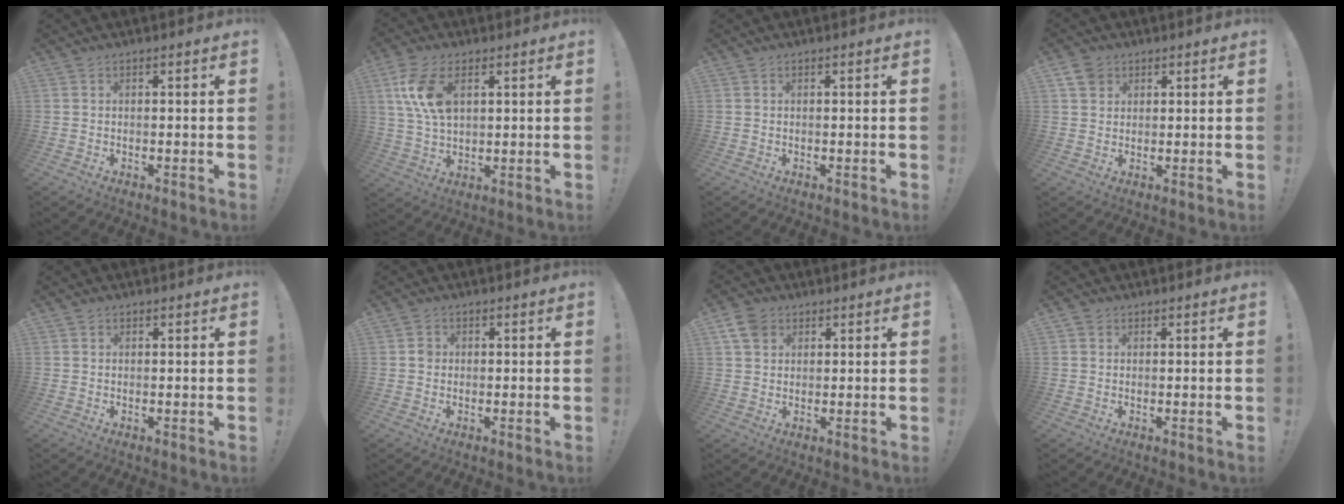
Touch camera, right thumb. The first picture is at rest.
{"total": 11.8, "force": [4.3, 6.8, 8.6], "torque": [-0.171, -0.004, 0.078]}
{"total": 0.0}
{"total": 4.9, "force": [3.0, 3.6, 1.7], "torque": [-0.022, -0.013, 0.056]}
{"total": 0.5, "force": [0.3, 0.5, 0.0], "torque": [0.004, 0.000, 0.005]}
{"total": 2.0, "force": [-0.2, 1.9, 0.7], "torque": [0.001, 0.001, -0.008]}
{"total": 6.5, "force": [3.3, 4.7, 3.0], "torque": [-0.054, -0.006, 0.066]}
{"total": 1.1, "force": [0.7, 0.8, 0.1], "torque": [0.004, -0.002, 0.012]}